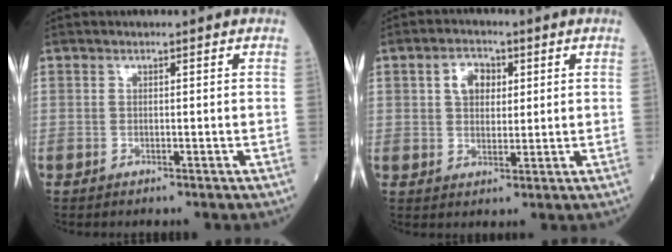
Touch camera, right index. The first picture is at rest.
{"total": 4.6, "force": [1.5, 3.1, 3.1], "torque": [-0.054, 0.012, 0.027]}